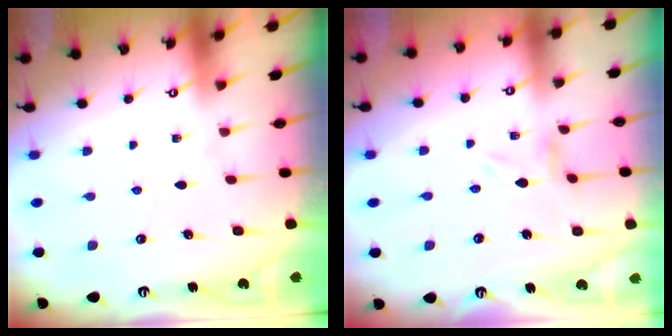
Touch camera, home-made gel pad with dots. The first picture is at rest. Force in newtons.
{"total": 0.0}